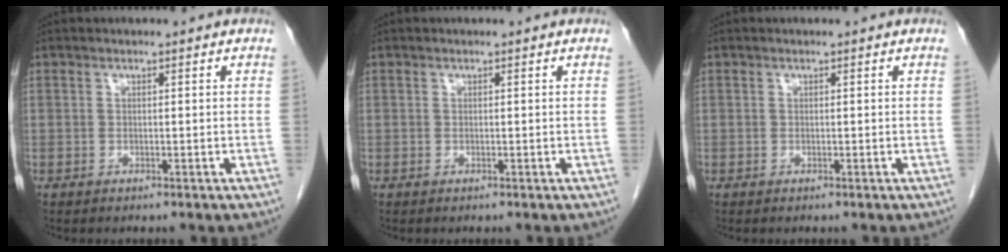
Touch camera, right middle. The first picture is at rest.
{"total": 0.0}
{"total": 0.0}